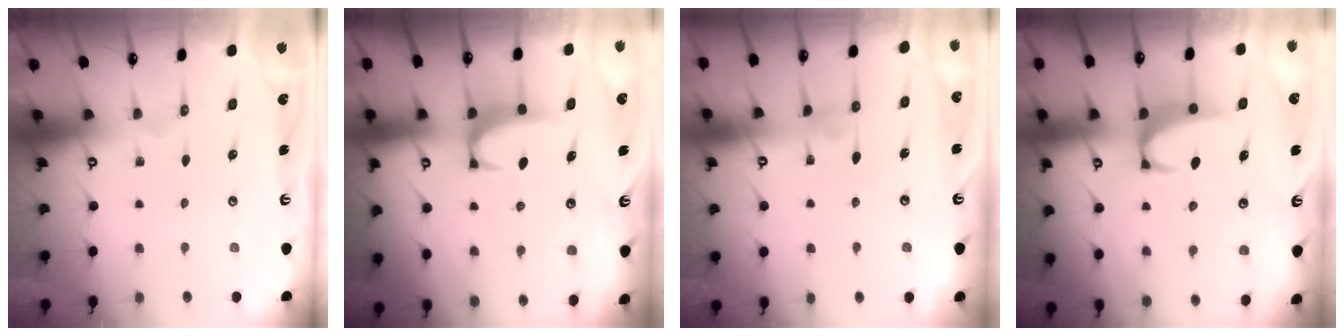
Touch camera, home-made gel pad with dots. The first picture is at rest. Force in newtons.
{"total": 1.9, "press": 1.8, "slide": 0.5}
{"total": 0.9, "press": 0.8, "slide": 0.2}
{"total": 2.4, "press": 2.3, "slide": 0.7}